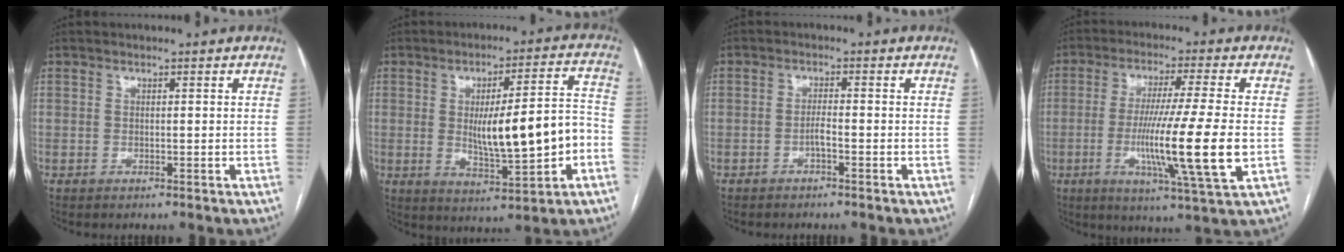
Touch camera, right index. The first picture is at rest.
{"total": 13.5, "force": [-1.9, 2.4, 13.1], "torque": [-0.202, 0.012, -0.016]}
{"total": 1.7, "force": [-0.9, 0.1, 1.4], "torque": [-0.025, 0.002, -0.019]}
{"total": 14.3, "force": [-2.6, -0.9, 14.1], "torque": [-0.254, -0.028, -0.051]}